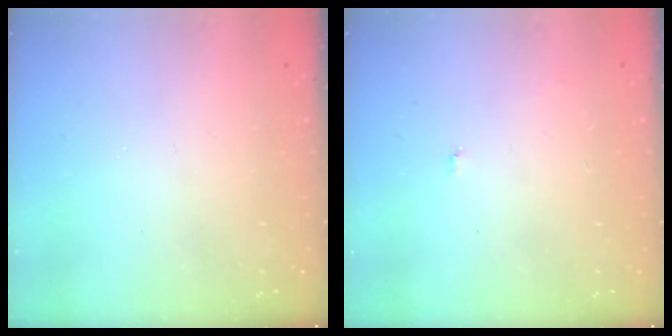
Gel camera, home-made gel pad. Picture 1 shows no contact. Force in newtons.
{"total": 4.1, "press": 4.0, "slide": 0.3}